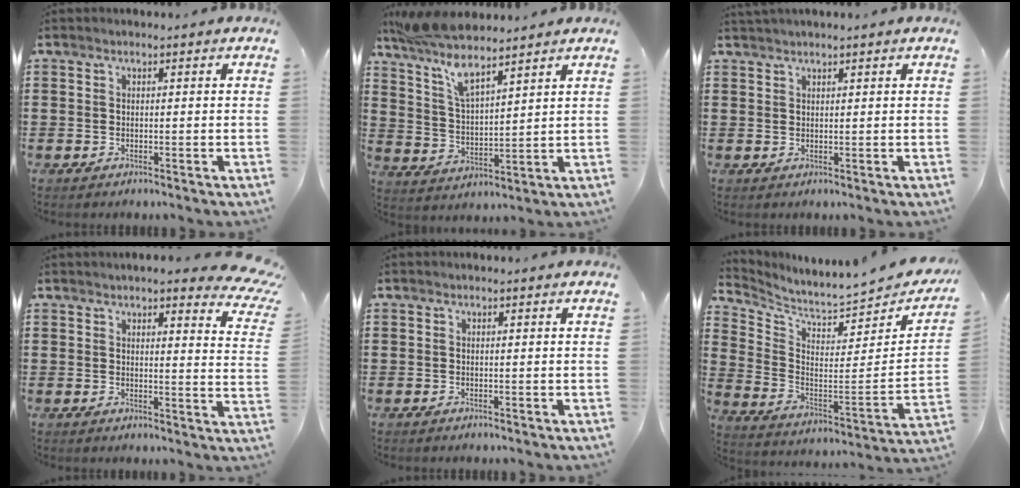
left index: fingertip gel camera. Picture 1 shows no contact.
{"total": 7.9, "force": [6.4, 1.2, 4.4], "torque": [-0.108, -0.024, 0.114]}
{"total": 1.2, "force": [1.1, 0.0, 0.4], "torque": [-0.010, -0.001, 0.021]}
{"total": 5.1, "force": [4.6, 0.8, 2.1], "torque": [-0.043, -0.016, 0.081]}
{"total": 0.0}
{"total": 5.2, "force": [5.0, -0.2, 1.4], "torque": [-0.058, -0.062, 0.081]}